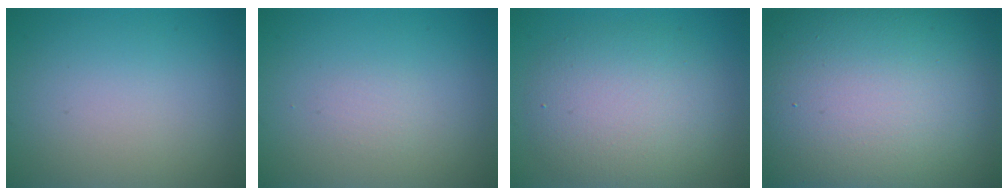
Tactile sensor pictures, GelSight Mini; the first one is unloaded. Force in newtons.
{"total": 0.8, "press": 0.8, "slide": 0.0}
{"total": 6.1, "press": 6.1, "slide": 0.3}
{"total": 21.9, "press": 21.9, "slide": 1.2}